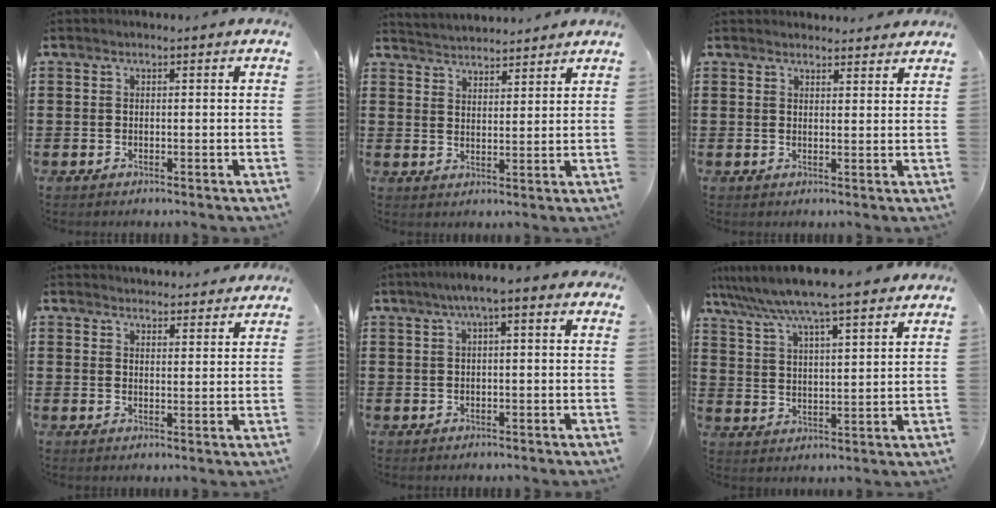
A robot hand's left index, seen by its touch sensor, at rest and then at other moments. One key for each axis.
{"total": 3.5, "fx": 3.5, "fy": 0.0, "fz": -0.4, "tx": -0.006, "ty": -0.014, "tz": 0.064}
{"total": 2.2, "fx": 2.2, "fy": 0.3, "fz": 0.0, "tx": 0.002, "ty": -0.006, "tz": 0.041}
{"total": 3.1, "fx": 3.1, "fy": 0.3, "fz": -0.2, "tx": 0.002, "ty": -0.014, "tz": 0.058}
{"total": 2.6, "fx": -0.2, "fy": 0.5, "fz": 2.5, "tx": -0.046, "ty": 0.005, "tz": -0.007}
{"total": 7.0, "fx": 6.2, "fy": 0.1, "fz": 3.2, "tx": -0.089, "ty": -0.030, "tz": 0.105}